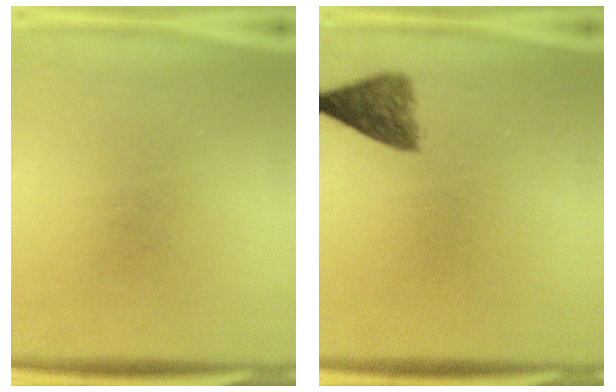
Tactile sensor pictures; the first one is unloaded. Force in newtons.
{"total": 4.1}